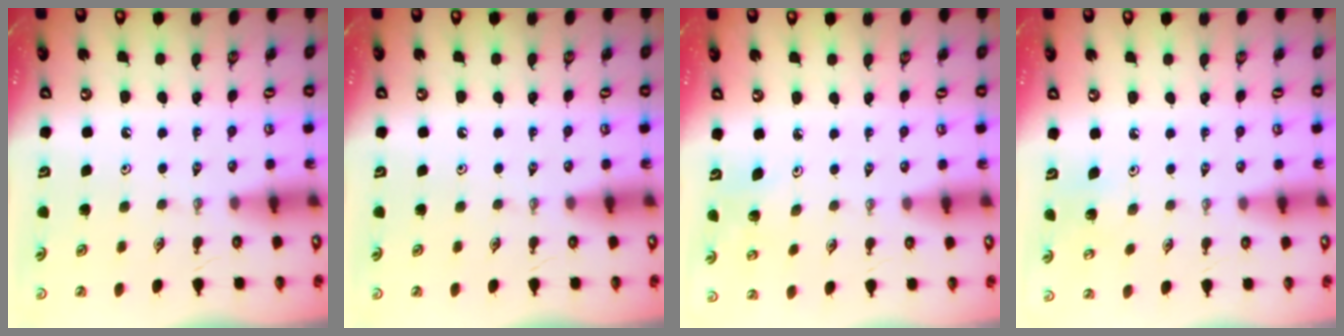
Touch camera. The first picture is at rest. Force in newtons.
{"total": 0.0}
{"total": 4.7, "press": 4.2, "slide": 2.0}
{"total": 4.4, "press": 4.4, "slide": 0.3}